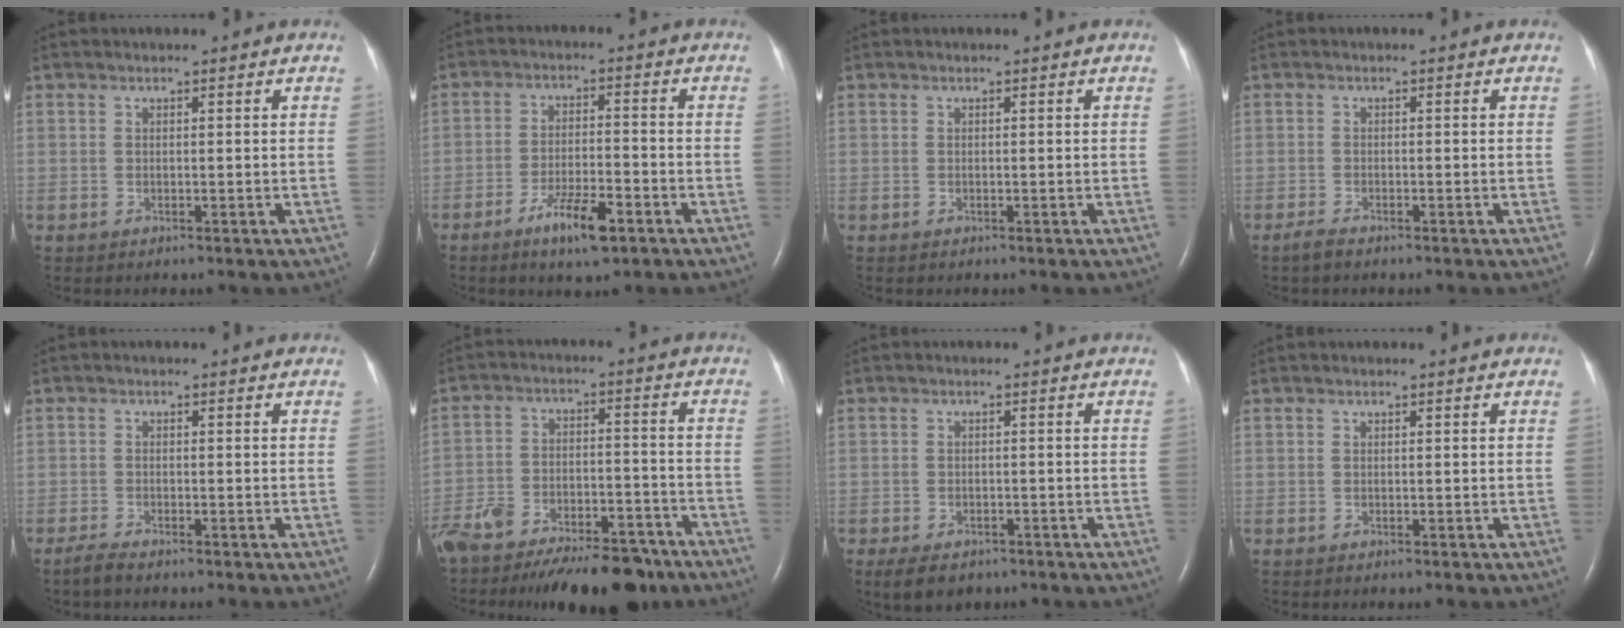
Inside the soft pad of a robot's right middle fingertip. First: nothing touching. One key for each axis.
{"total": 7.1, "fx": -4.3, "fy": 1.4, "fz": 5.5, "tx": -0.104, "ty": -0.007, "tz": -0.073}
{"total": 0.0}
{"total": 1.5, "fx": -1.3, "fy": 0.2, "fz": 0.7, "tx": -0.023, "ty": -0.004, "tz": -0.025}
{"total": 1.8, "fx": -1.6, "fy": 0.2, "fz": 0.9, "tx": -0.028, "ty": -0.006, "tz": -0.032}
{"total": 22.3, "fx": -18.4, "fy": 6.8, "fz": 10.5, "tx": -0.184, "ty": -0.013, "tz": -0.275}
{"total": 5.2, "fx": -3.8, "fy": 2.7, "fz": 2.3, "tx": -0.033, "ty": -0.004, "tz": -0.053}
{"total": 0.0}